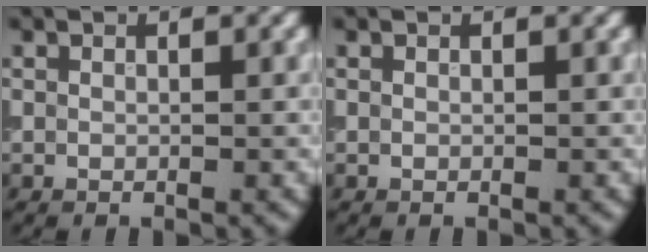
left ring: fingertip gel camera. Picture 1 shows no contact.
{"total": 0.0}